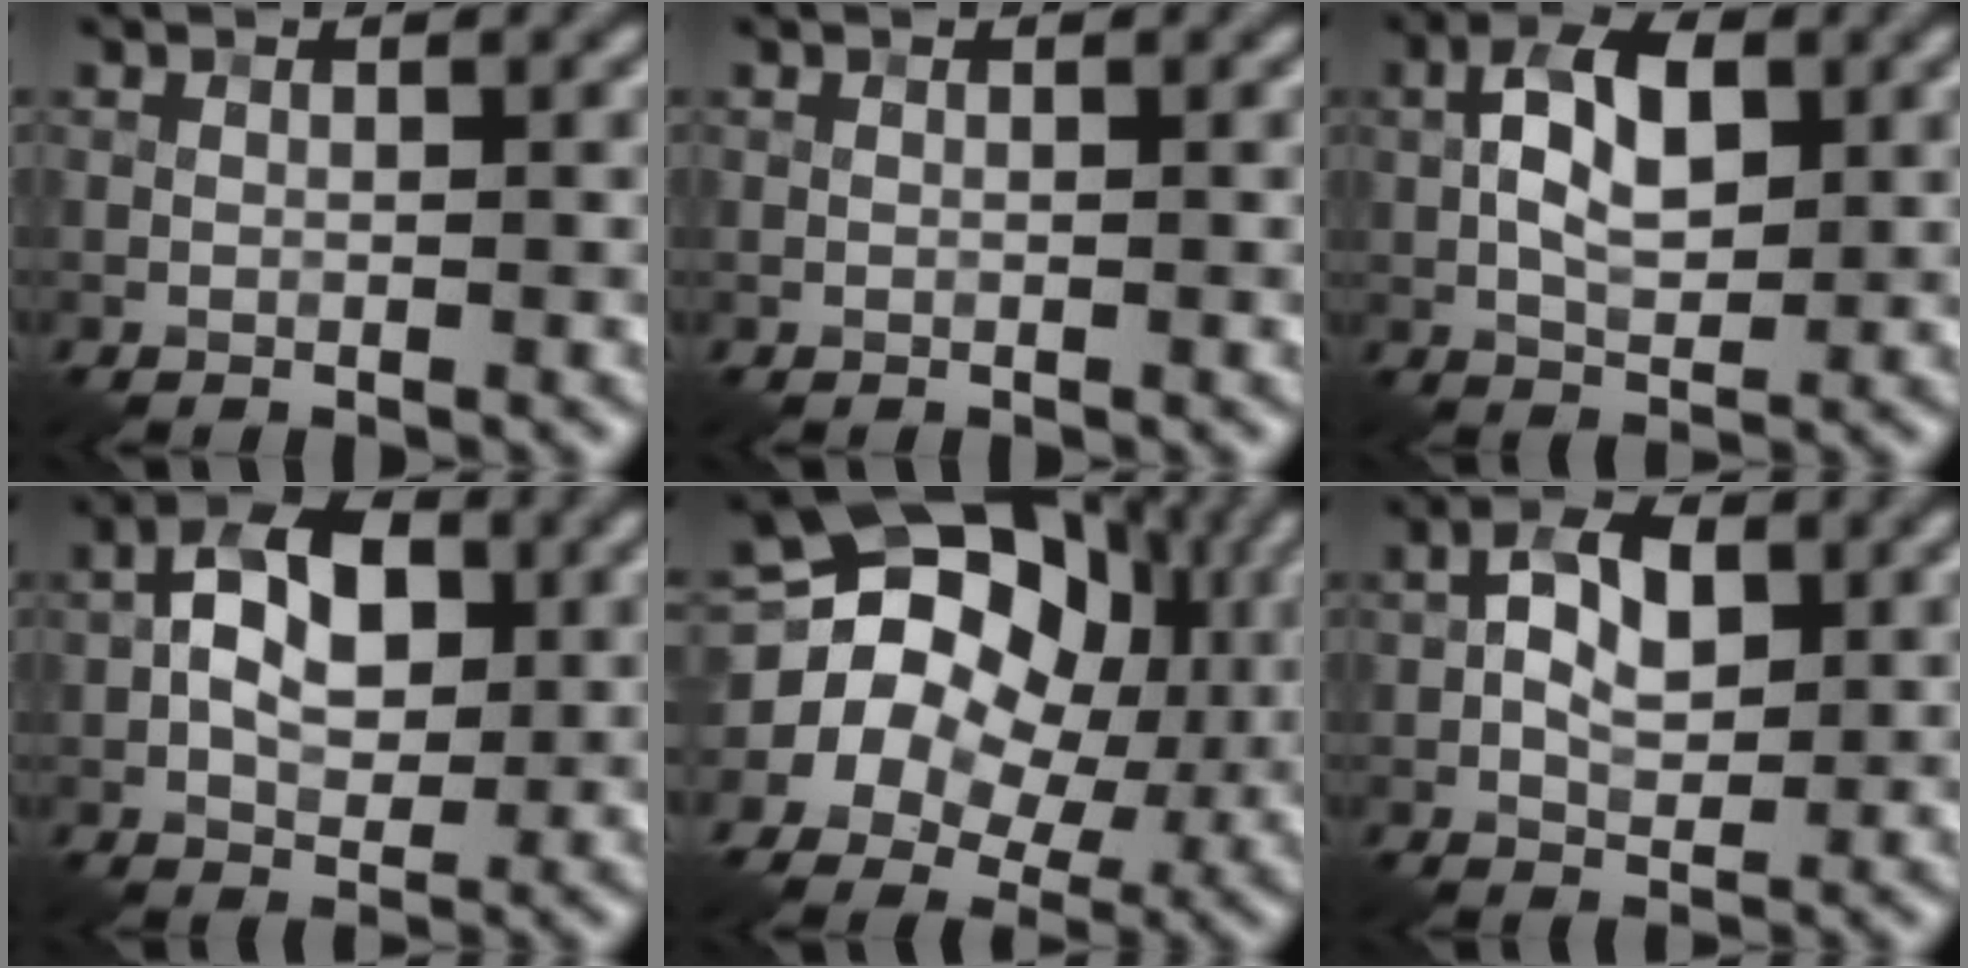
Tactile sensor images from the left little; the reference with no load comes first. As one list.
[{"total": 0.0}, {"total": 6.2, "force": [1.0, 3.3, 5.1], "torque": [-0.095, 0.009, 0.015]}, {"total": 6.8, "force": [0.7, 4.1, 5.4], "torque": [-0.088, 0.011, 0.005]}, {"total": 15.3, "force": [2.0, 12.1, 9.1], "torque": [-0.143, 0.021, 0.009]}, {"total": 4.9, "force": [0.6, 2.8, 4.0], "torque": [-0.072, 0.006, 0.006]}]